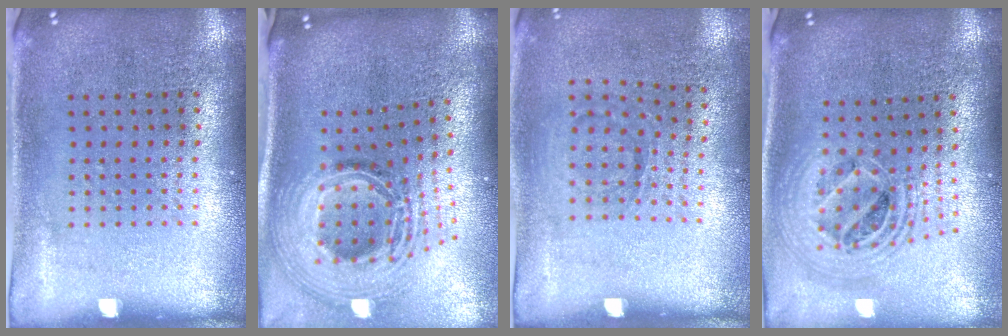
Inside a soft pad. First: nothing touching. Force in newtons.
{"total": 3.1, "press": 2.1, "slide": 2.2}
{"total": 1.0, "press": 0.7, "slide": 0.7}
{"total": 2.2, "press": 1.7, "slide": 1.4}